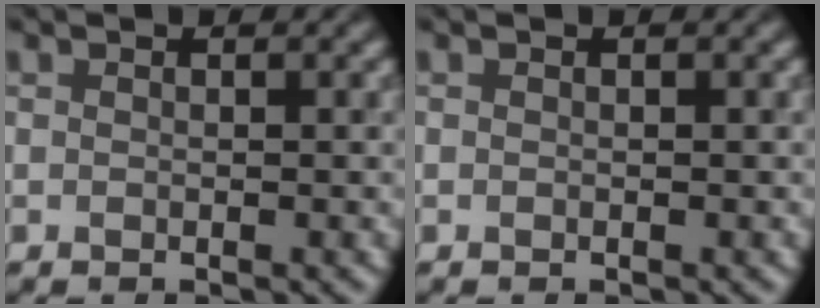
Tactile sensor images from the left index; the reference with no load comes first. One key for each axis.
{"total": 0.0}